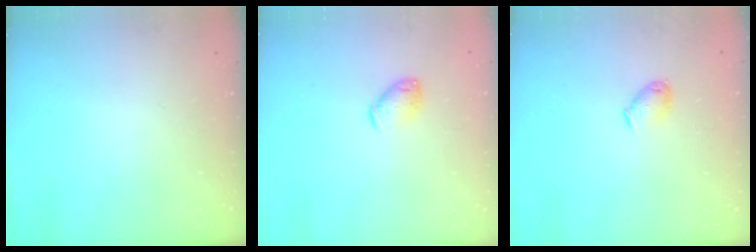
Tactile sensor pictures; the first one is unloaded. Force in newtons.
{"total": 6.8, "press": 6.8, "slide": 1.1}
{"total": 6.3, "press": 6.2, "slide": 0.7}